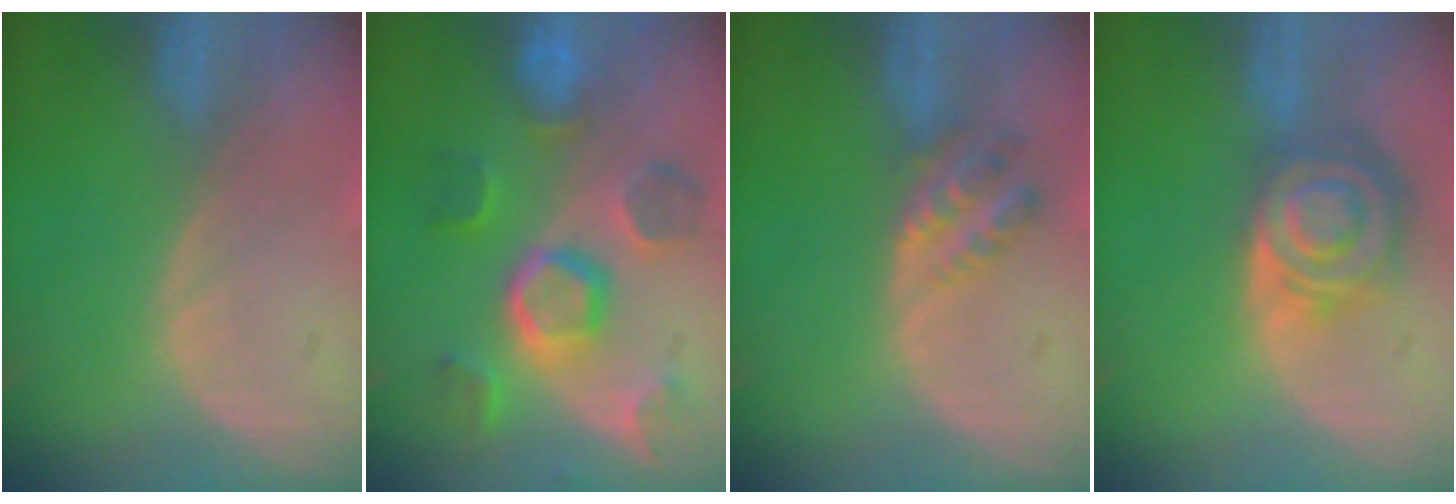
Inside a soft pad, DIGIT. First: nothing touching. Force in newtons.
{"total": 9.3, "press": 9.1, "slide": 1.9}
{"total": 4.5, "press": 3.8, "slide": 2.5}
{"total": 8.6, "press": 7.4, "slide": 4.4}